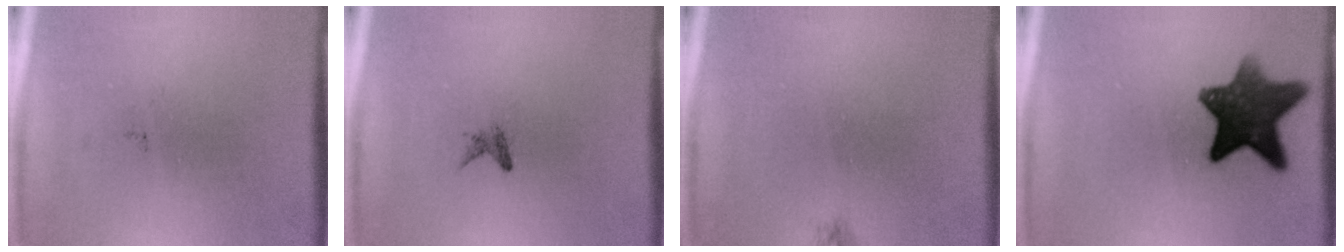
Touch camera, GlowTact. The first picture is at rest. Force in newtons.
{"total": 0.9}
{"total": 0.6}
{"total": 11.3}